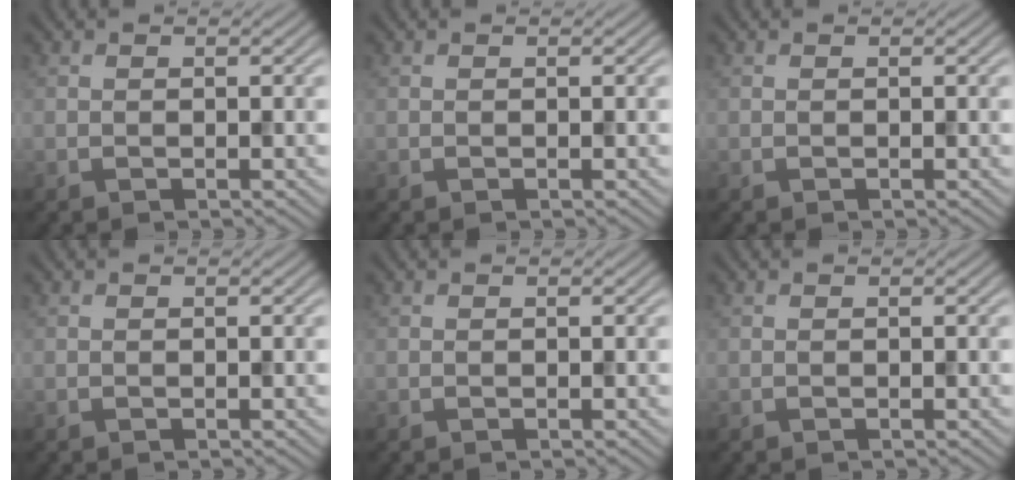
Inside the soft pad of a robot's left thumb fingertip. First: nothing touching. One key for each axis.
{"total": 0.0}
{"total": 0.0}
{"total": 0.0}
{"total": 0.0}
{"total": 0.0}